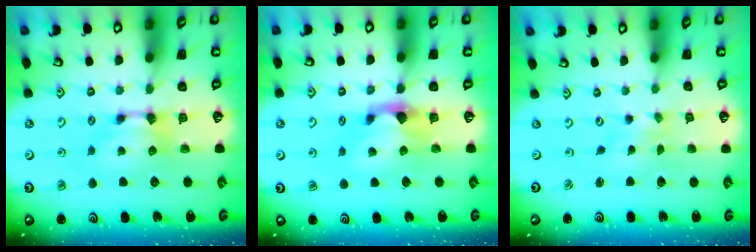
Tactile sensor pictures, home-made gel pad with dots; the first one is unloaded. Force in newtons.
{"total": 1.8, "press": 1.2, "slide": 1.4}
{"total": 4.8, "press": 4.7, "slide": 0.7}